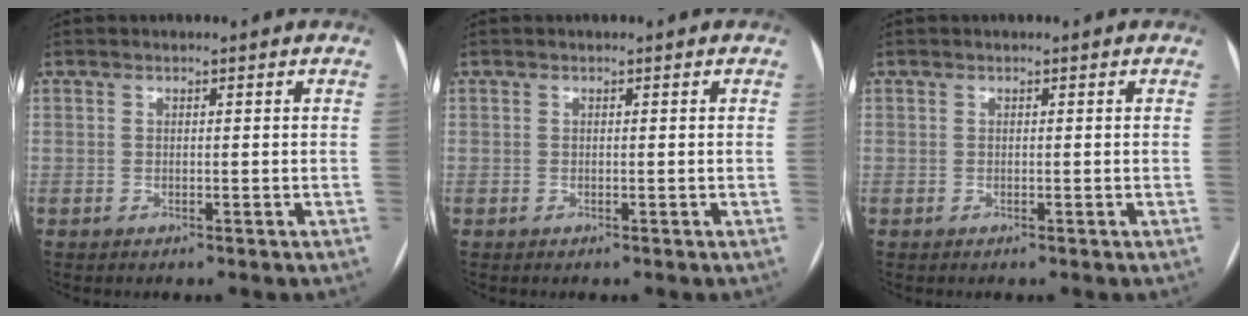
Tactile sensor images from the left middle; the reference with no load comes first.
{"total": 0.0}
{"total": 0.0}